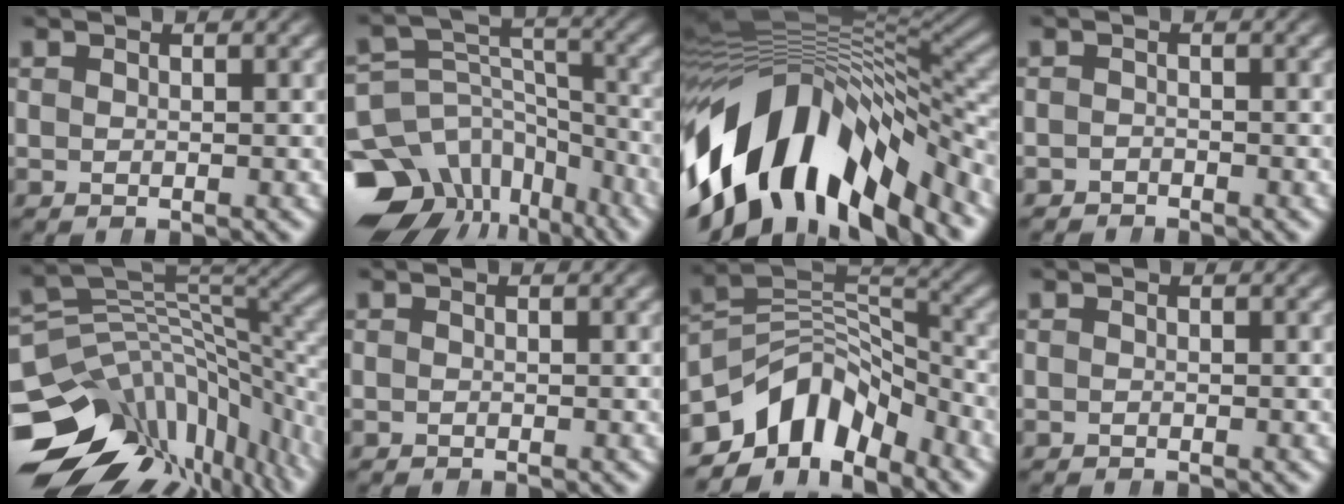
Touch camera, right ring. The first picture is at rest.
{"total": 12.5, "force": [-5.4, 9.4, 6.1], "torque": [-0.105, -0.048, -0.083]}
{"total": 18.3, "force": [-6.2, 10.5, 13.7], "torque": [-0.238, 0.001, -0.092]}
{"total": 1.4, "force": [-1.3, 0.2, -0.6], "torque": [0.005, -0.012, -0.018]}
{"total": 16.4, "force": [-6.1, 11.1, 10.4], "torque": [-0.164, -0.056, -0.077]}
{"total": 0.0}
{"total": 11.1, "force": [-4.1, 7.9, 6.6], "torque": [-0.119, -0.026, -0.063]}
{"total": 0.0}